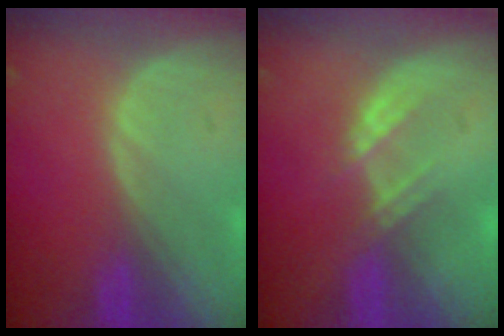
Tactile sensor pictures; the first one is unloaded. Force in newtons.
{"total": 2.7, "press": 2.7, "slide": 0.3}